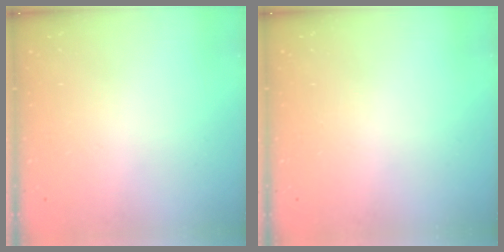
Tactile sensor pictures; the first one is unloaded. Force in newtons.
{"total": 0.0}